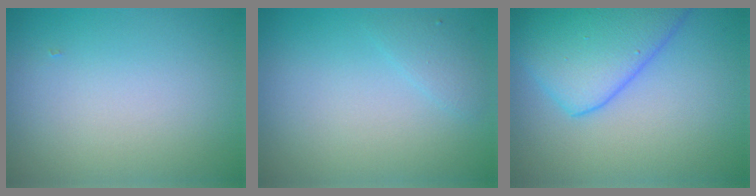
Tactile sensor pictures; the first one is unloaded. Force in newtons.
{"total": 1.2, "press": 1.2, "slide": 0.1}
{"total": 7.4, "press": 7.4, "slide": 0.4}